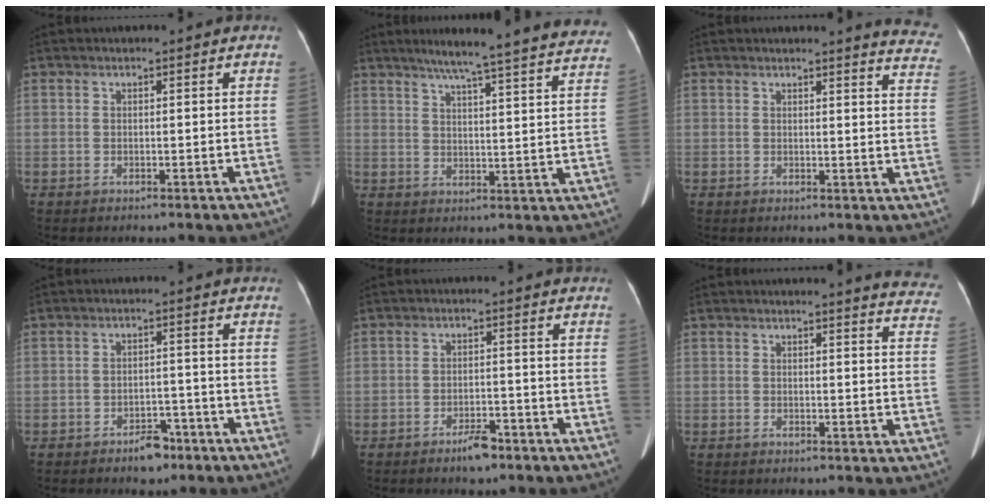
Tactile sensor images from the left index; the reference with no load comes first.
{"total": 25.4, "force": [22.8, 0.6, 11.3], "torque": [-0.162, -0.045, 0.269]}
{"total": 8.8, "force": [8.6, 0.4, 1.8], "torque": [0.005, -0.076, 0.056]}
{"total": 4.2, "force": [-3.1, 2.1, 1.9], "torque": [-0.030, 0.004, -0.040]}
{"total": 3.7, "force": [-2.8, 1.3, 2.1], "torque": [-0.039, 0.001, -0.042]}
{"total": 9.9, "force": [9.7, 0.6, 2.0], "torque": [0.003, -0.070, 0.069]}